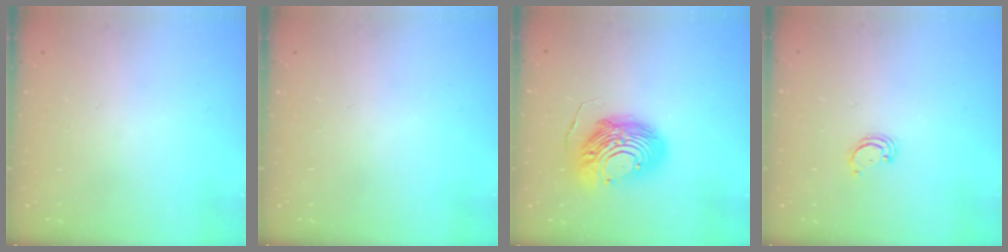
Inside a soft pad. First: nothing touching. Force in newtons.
{"total": 0.0}
{"total": 14.9, "press": 14.9, "slide": 1.5}
{"total": 2.2, "press": 2.2, "slide": 0.2}